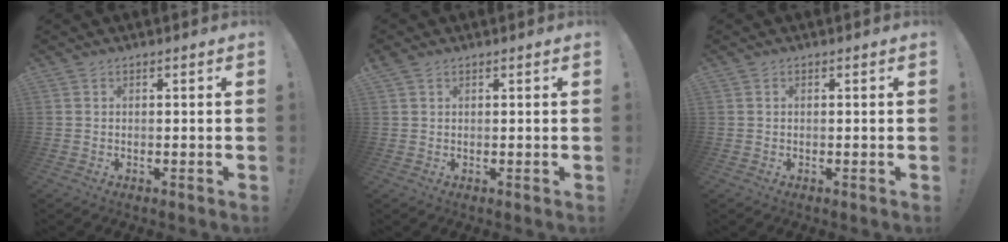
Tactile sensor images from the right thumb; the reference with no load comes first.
{"total": 1.1, "force": [0.7, 0.7, 0.5], "torque": [-0.005, 0.000, 0.013]}
{"total": 0.0}